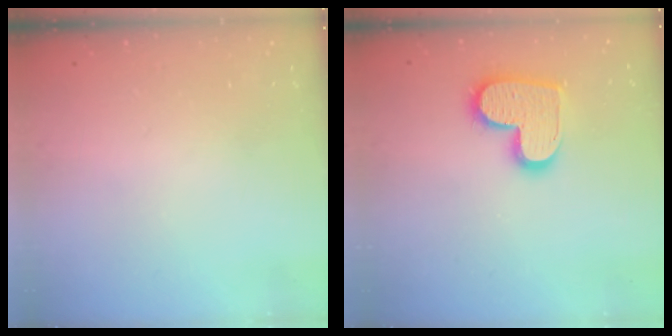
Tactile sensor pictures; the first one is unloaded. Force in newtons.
{"total": 14.0, "press": 13.9, "slide": 0.8}